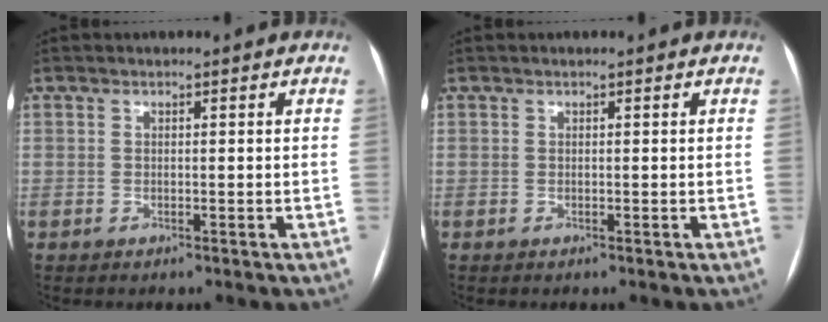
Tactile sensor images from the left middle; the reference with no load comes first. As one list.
[{"total": 0.0}]